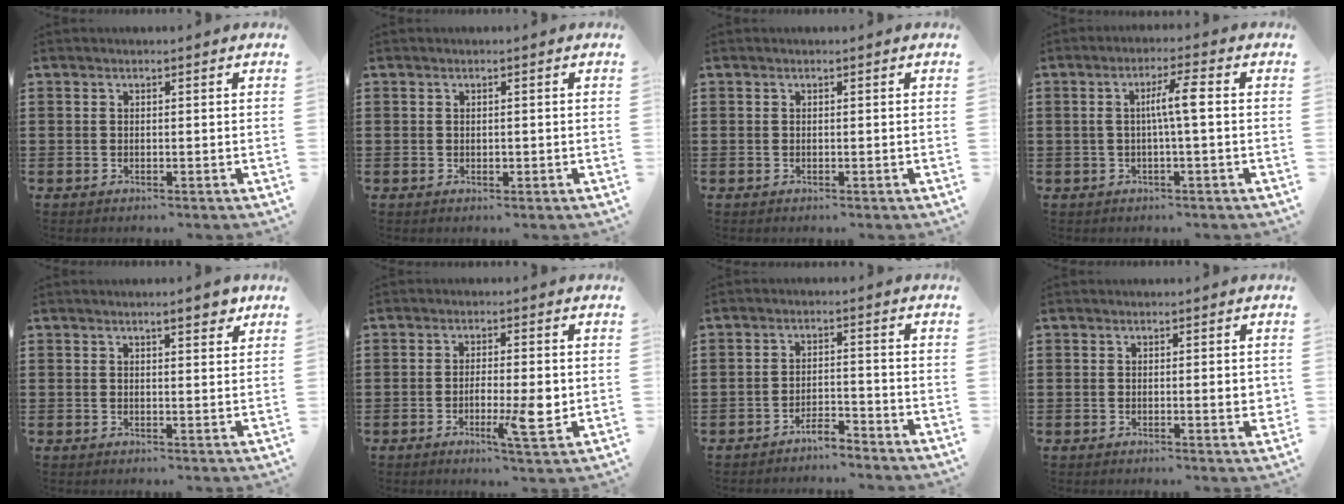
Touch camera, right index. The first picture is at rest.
{"total": 0.6, "force": [0.0, 0.4, 0.5], "torque": [-0.010, 0.002, -0.001]}
{"total": 0.0}
{"total": 4.4, "force": [0.0, 0.2, 4.4], "torque": [-0.082, 0.003, -0.006]}
{"total": 3.3, "force": [2.3, 0.7, 2.3], "torque": [-0.033, 0.000, 0.036]}
{"total": 6.8, "force": [-1.4, 1.5, 6.4], "torque": [-0.105, -0.009, -0.023]}
{"total": 3.2, "force": [-3.1, 0.2, 0.7], "torque": [-0.018, 0.001, -0.063]}
{"total": 2.2, "force": [0.1, 0.4, 2.2], "torque": [-0.040, -0.001, 0.002]}